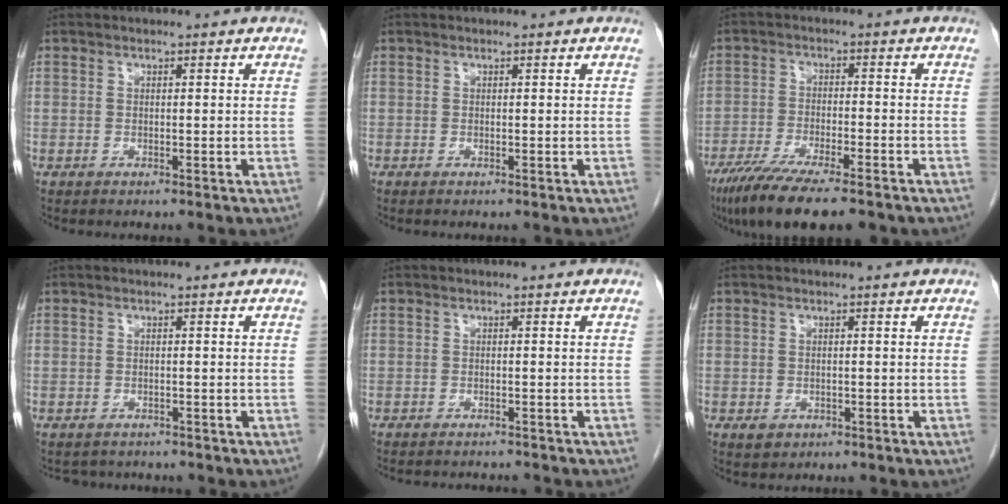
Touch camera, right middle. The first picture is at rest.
{"total": 0.0}
{"total": 12.6, "force": [-9.4, 2.1, 8.1], "torque": [-0.134, -0.029, -0.151]}
{"total": 2.7, "force": [-2.4, 1.2, -0.2], "torque": [0.002, 0.000, -0.034]}
{"total": 5.1, "force": [-4.9, 0.6, 1.3], "torque": [-0.011, -0.007, -0.069]}
{"total": 1.6, "force": [-0.8, 1.3, 0.6], "torque": [-0.009, 0.002, -0.004]}